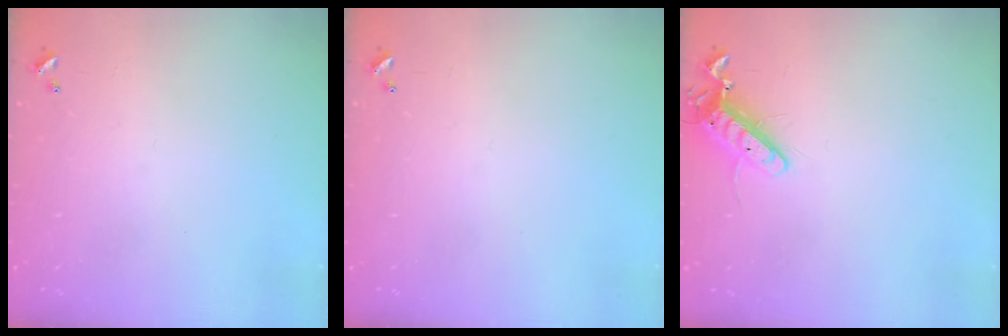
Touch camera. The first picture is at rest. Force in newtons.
{"total": 0.0}
{"total": 11.2, "press": 11.1, "slide": 1.4}